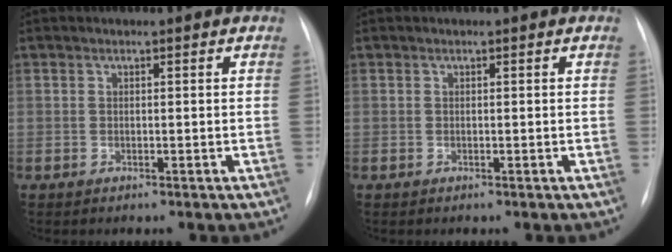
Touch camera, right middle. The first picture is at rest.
{"total": 0.0}